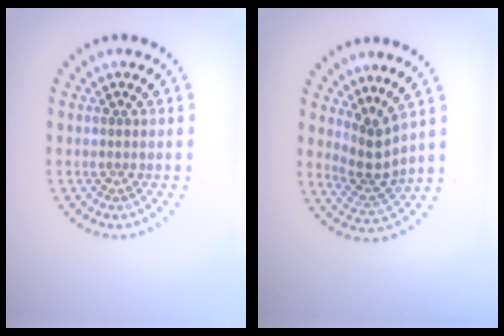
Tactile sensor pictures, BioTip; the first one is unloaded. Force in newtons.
{"total": 2.9, "press": 2.0, "slide": 2.1}